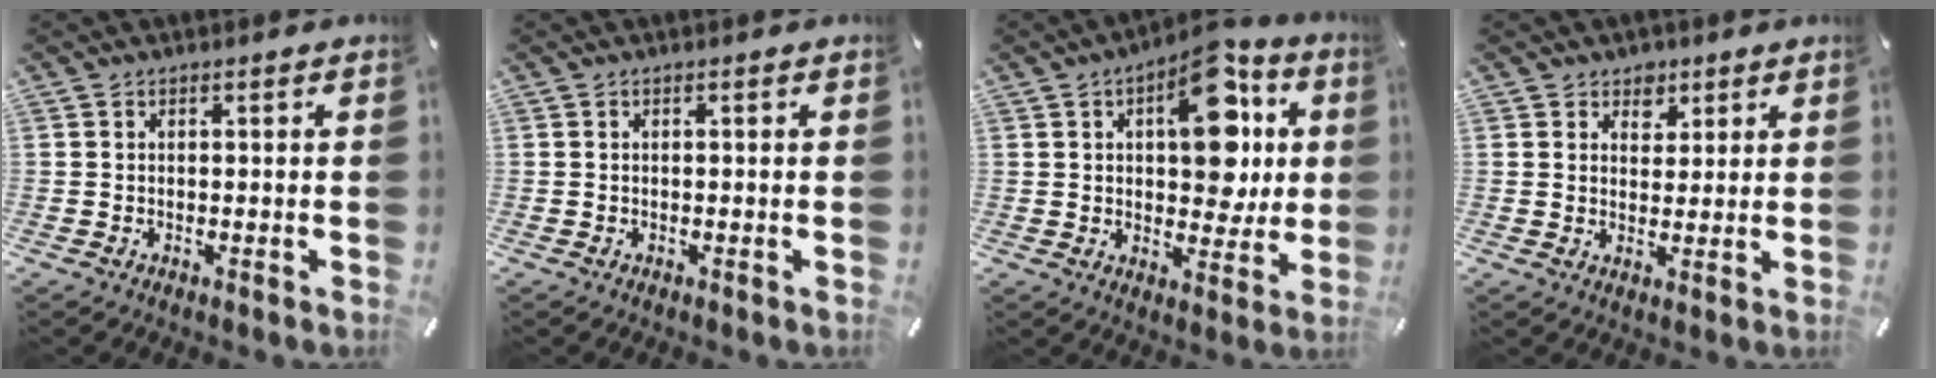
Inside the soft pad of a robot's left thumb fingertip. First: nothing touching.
{"total": 0.0}
{"total": 17.0, "force": [5.5, 9.7, 12.7], "torque": [-0.157, -0.022, 0.092]}
{"total": 4.4, "force": [2.6, 3.5, 0.6], "torque": [0.006, -0.012, 0.040]}